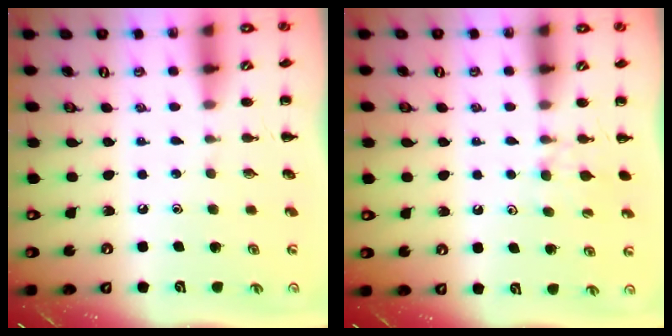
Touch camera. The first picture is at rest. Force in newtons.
{"total": 5.7, "press": 5.5, "slide": 1.7}